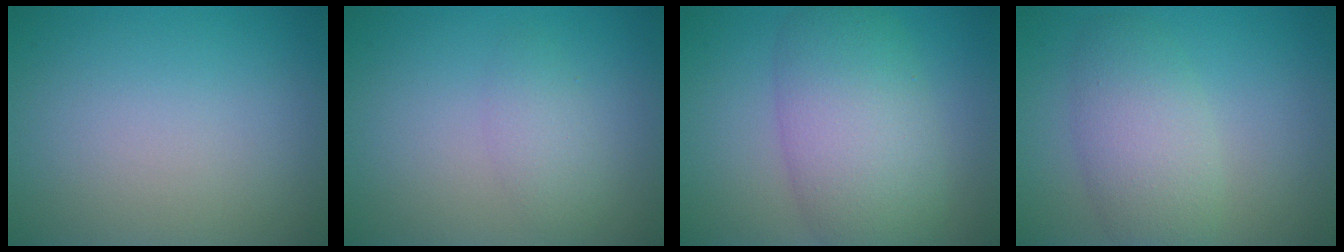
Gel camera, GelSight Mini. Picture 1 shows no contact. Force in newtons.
{"total": 1.8, "press": 1.8, "slide": 0.1}
{"total": 7.9, "press": 7.9, "slide": 0.2}
{"total": 4.5, "press": 4.5, "slide": 0.2}